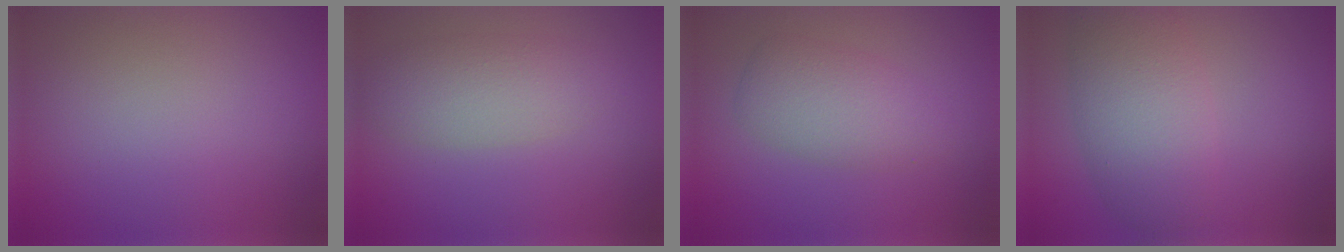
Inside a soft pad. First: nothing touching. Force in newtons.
{"total": 3.5, "press": 3.5, "slide": 0.1}
{"total": 3.6, "press": 3.6, "slide": 0.0}
{"total": 5.6, "press": 5.6, "slide": 0.3}